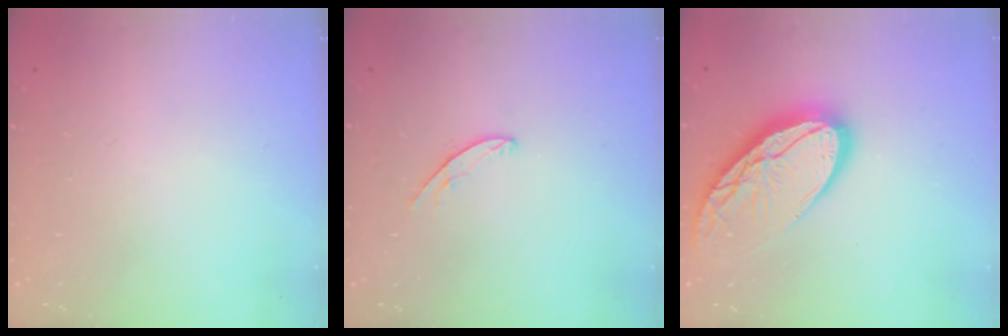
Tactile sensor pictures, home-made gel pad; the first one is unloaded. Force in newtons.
{"total": 4.2, "press": 4.2, "slide": 0.2}
{"total": 18.5, "press": 18.4, "slide": 1.6}